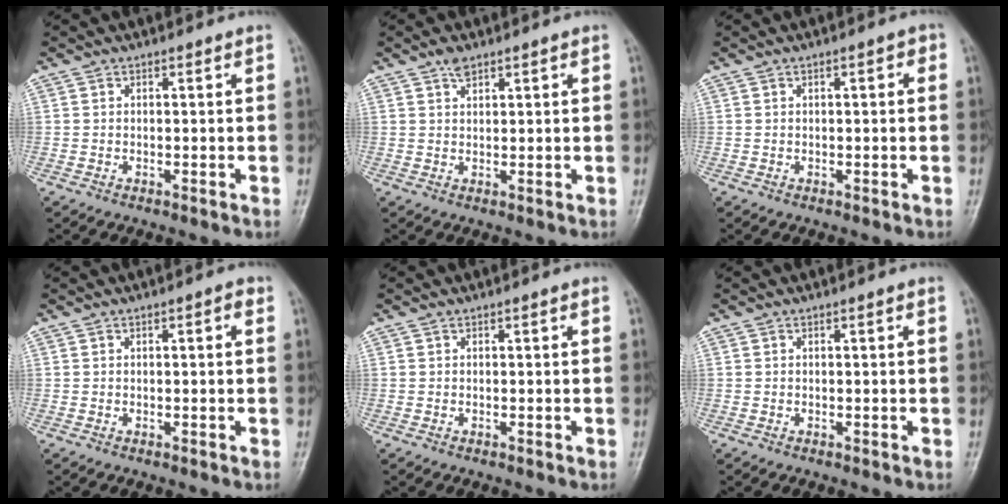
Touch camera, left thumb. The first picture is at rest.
{"total": 2.0, "force": [1.5, 1.0, 0.9], "torque": [-0.009, -0.002, 0.027]}
{"total": 1.9, "force": [0.5, 0.8, 1.7], "torque": [-0.019, 0.003, 0.003]}
{"total": 1.6, "force": [0.4, 0.5, 1.4], "torque": [-0.020, 0.003, 0.003]}
{"total": 0.0}
{"total": 0.0}